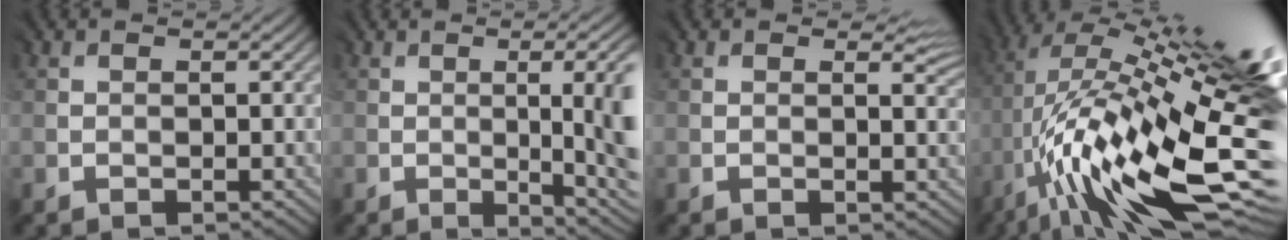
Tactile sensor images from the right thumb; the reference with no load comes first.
{"total": 8.7, "force": [-0.8, 2.8, 8.2], "torque": [-0.086, 0.008, -0.009]}
{"total": 3.7, "force": [0.8, 1.6, 3.3], "torque": [-0.043, -0.005, 0.013]}
{"total": 17.4, "force": [-1.8, 5.0, 16.6], "torque": [-0.280, 0.003, -0.015]}